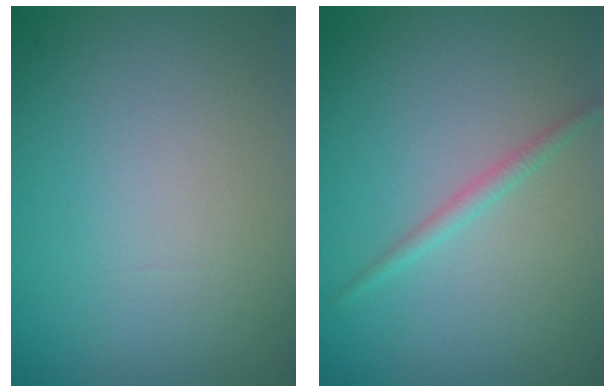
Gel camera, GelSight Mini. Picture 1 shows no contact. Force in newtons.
{"total": 1.3, "press": 1.3, "slide": 0.0}